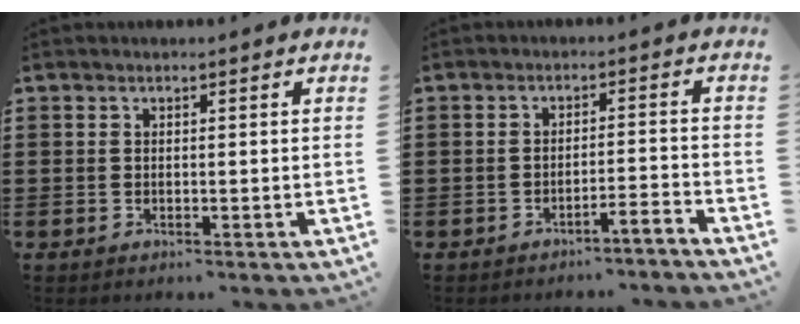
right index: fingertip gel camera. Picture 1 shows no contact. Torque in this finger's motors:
{"motor_torque": [-0.09, 0.00, 0.06, 0.01]}